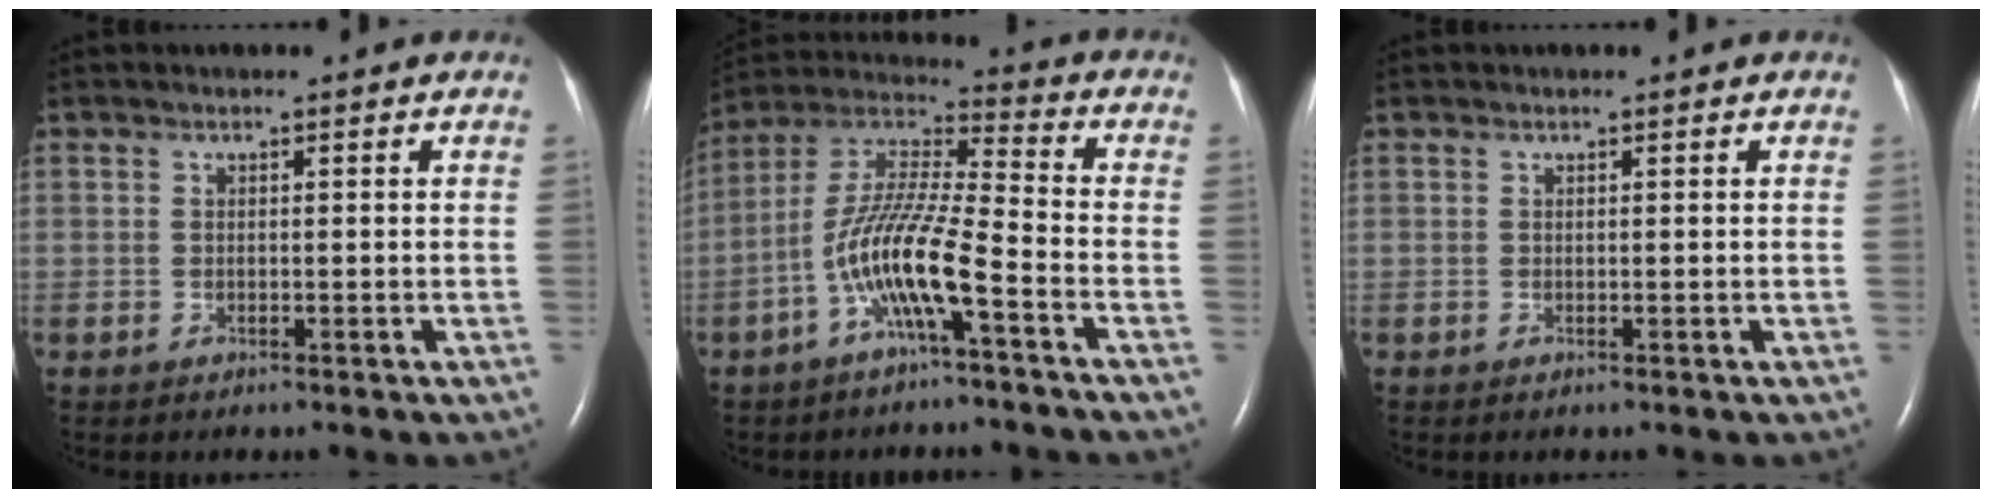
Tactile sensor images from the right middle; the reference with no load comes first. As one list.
[{"total": 12.1, "force": [-5.1, 0.9, 10.9], "torque": [-0.227, 0.008, -0.102]}, {"total": 0.0}]